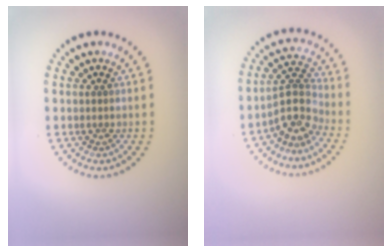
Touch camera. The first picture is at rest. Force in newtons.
{"total": 3.7, "press": 3.1, "slide": 2.0}